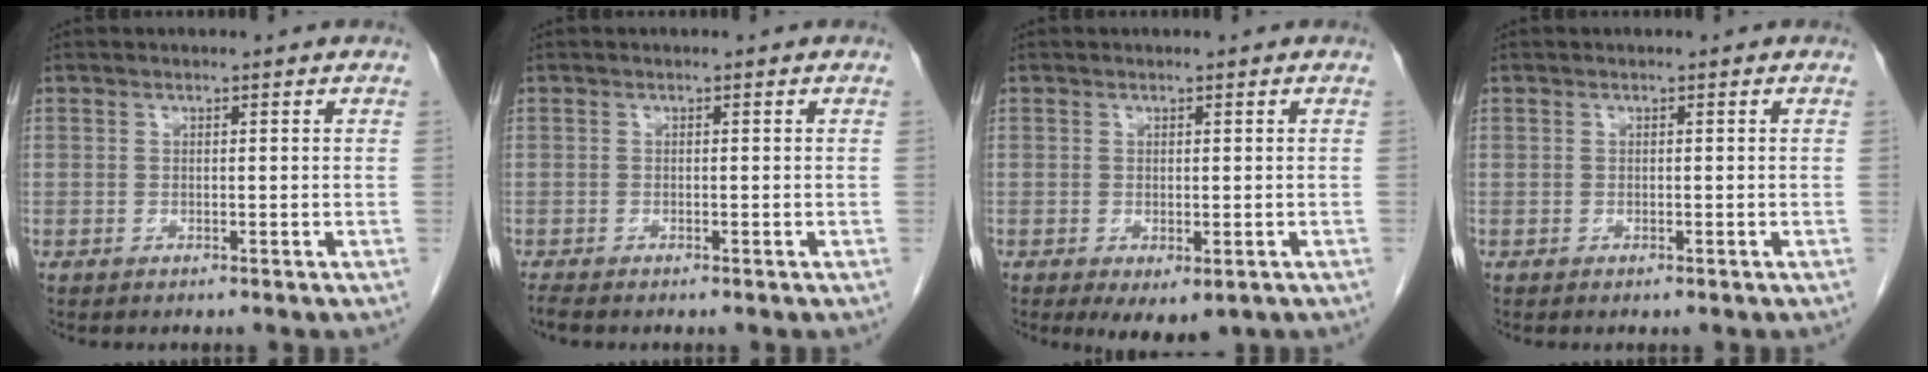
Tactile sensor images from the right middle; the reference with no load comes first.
{"total": 0.9, "force": [-0.8, 0.0, 0.4], "torque": [-0.017, -0.005, -0.015]}
{"total": 4.1, "force": [-1.9, 1.8, 3.2], "torque": [-0.044, -0.013, -0.016]}
{"total": 0.0}